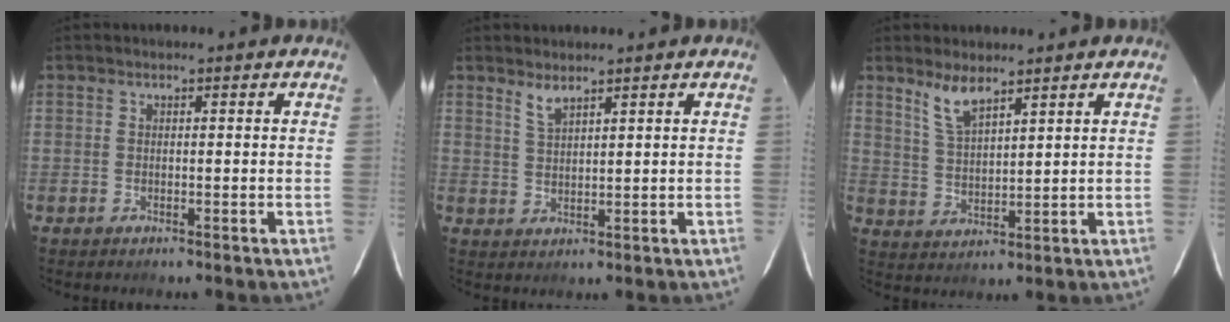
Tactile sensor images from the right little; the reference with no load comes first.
{"total": 2.7, "force": [2.3, 0.4, 1.4], "torque": [-0.029, 0.001, 0.045]}
{"total": 5.7, "force": [4.5, 1.5, 3.2], "torque": [-0.066, 0.000, 0.095]}